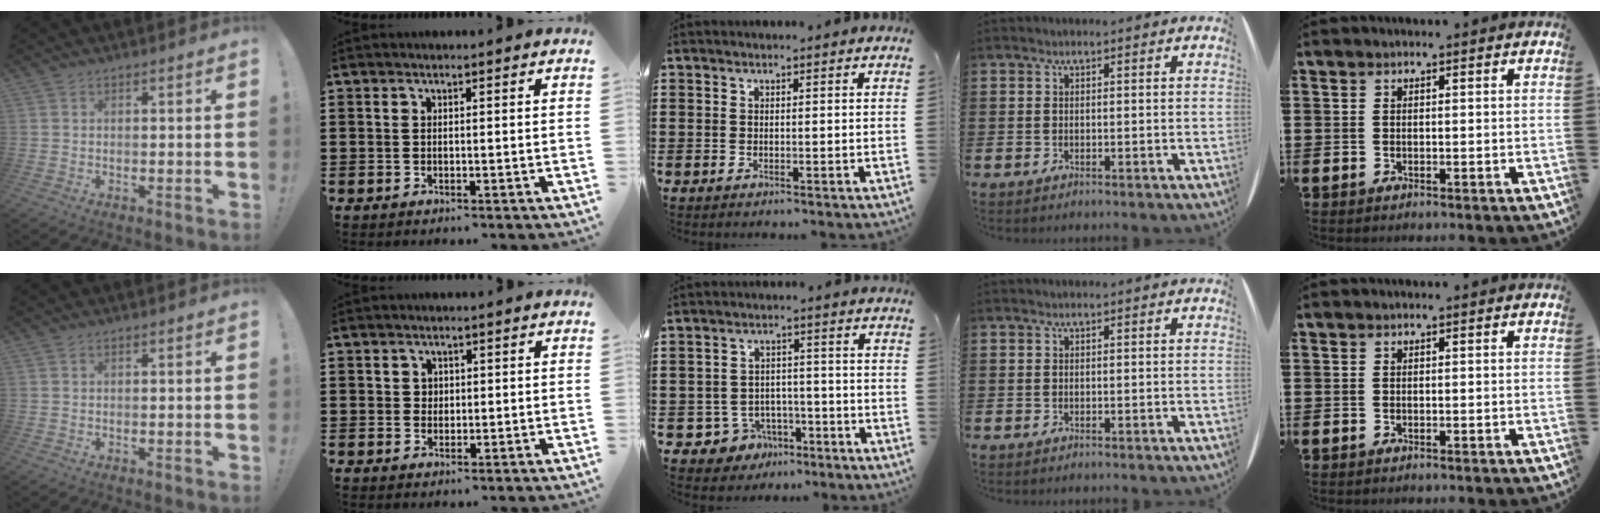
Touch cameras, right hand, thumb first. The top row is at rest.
{"index": {"total": 1.4, "force": [0.5, 1.3, 0.3], "torque": [-0.010, 0.007, 0.009]}, "middle": {"total": 4.6, "force": [-3.4, 3.0, 0.9], "torque": [-0.038, 0.009, -0.071]}}